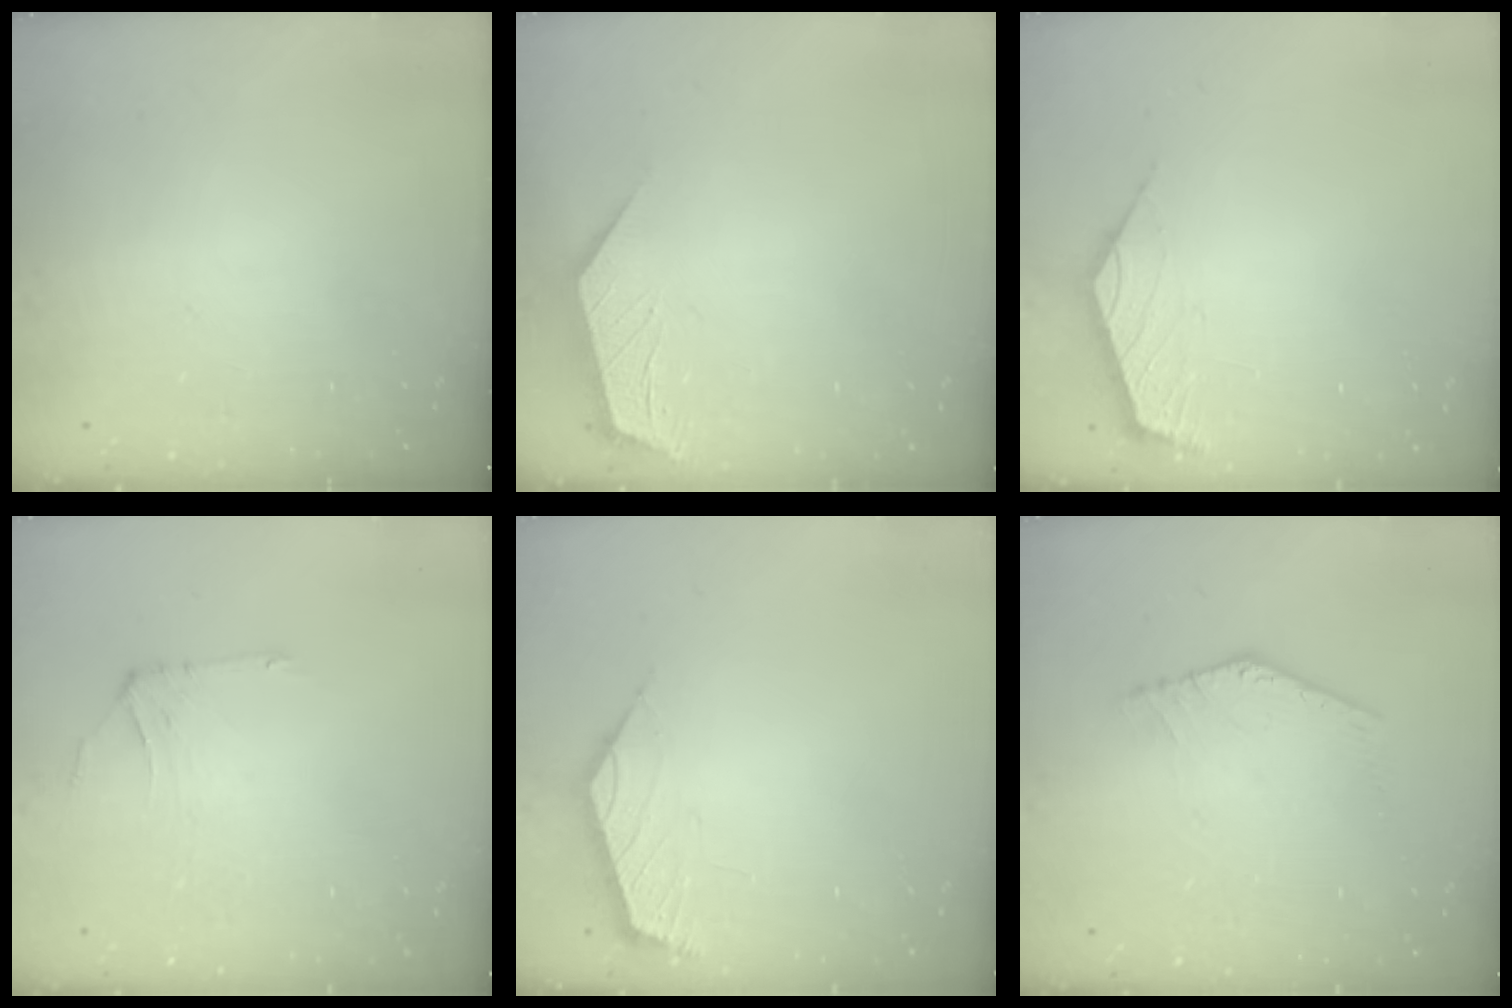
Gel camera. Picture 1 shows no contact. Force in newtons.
{"total": 2.0, "press": 2.0, "slide": 0.4}
{"total": 2.4, "press": 2.4, "slide": 0.4}
{"total": 1.0, "press": 0.8, "slide": 0.5}
{"total": 2.1, "press": 2.1, "slide": 0.5}
{"total": 3.5, "press": 3.5, "slide": 0.2}